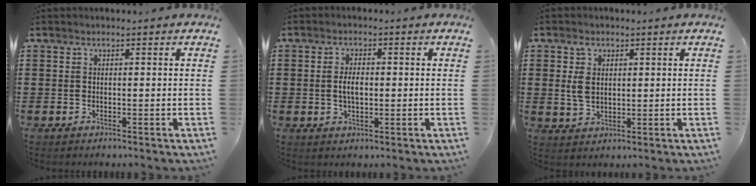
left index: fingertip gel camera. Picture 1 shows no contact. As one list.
[{"total": 3.2, "force": [0.0, 1.5, 2.8], "torque": [-0.057, 0.004, -0.002]}, {"total": 3.8, "force": [1.0, 2.6, 2.6], "torque": [-0.066, 0.006, 0.015]}]